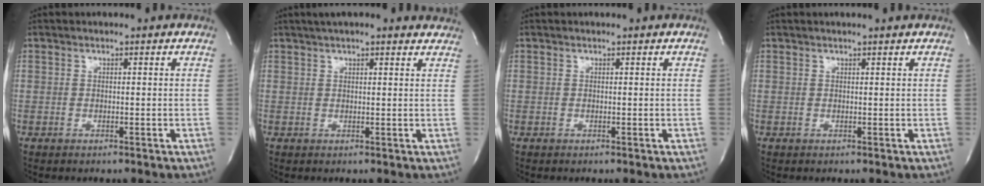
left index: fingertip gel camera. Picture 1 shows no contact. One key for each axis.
{"total": 10.2, "fx": 9.1, "fy": 1.7, "fz": 4.4, "tx": -0.057, "ty": 0.029, "tz": 0.105}
{"total": 0.0}
{"total": 1.7, "fx": 1.5, "fy": -0.3, "fz": 0.7, "tx": -0.012, "ty": 0.005, "tz": 0.021}